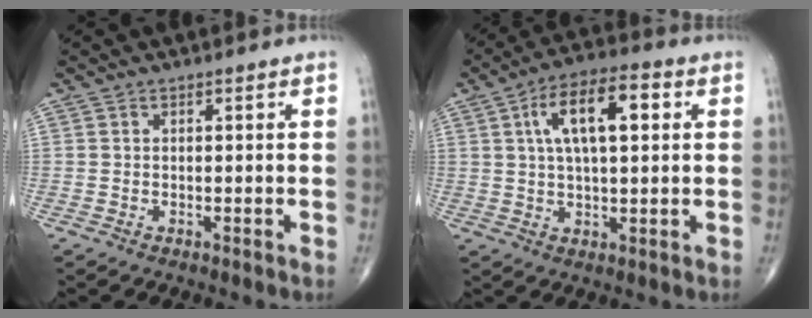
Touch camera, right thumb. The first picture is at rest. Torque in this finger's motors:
{"motor_torque": [0.20, 3.06, 1.20, 0.41, 0.14]}